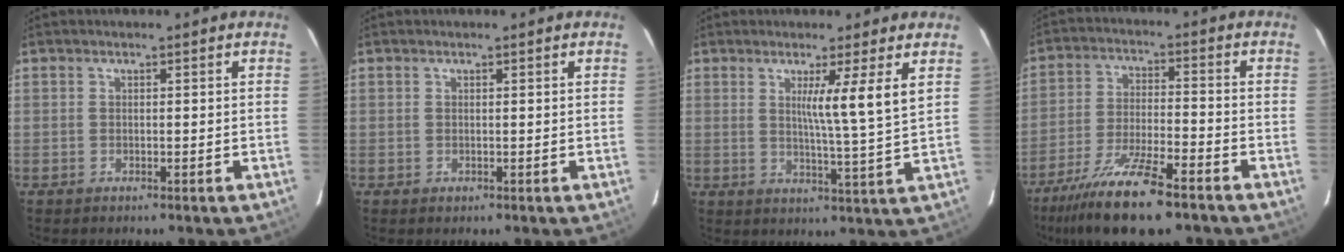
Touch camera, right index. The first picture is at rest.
{"total": 0.0}
{"total": 6.8, "force": [2.7, -1.8, 5.9], "torque": [-0.099, -0.017, 0.043]}
{"total": 12.5, "force": [-8.8, 1.6, 8.8], "torque": [-0.163, -0.029, -0.154]}